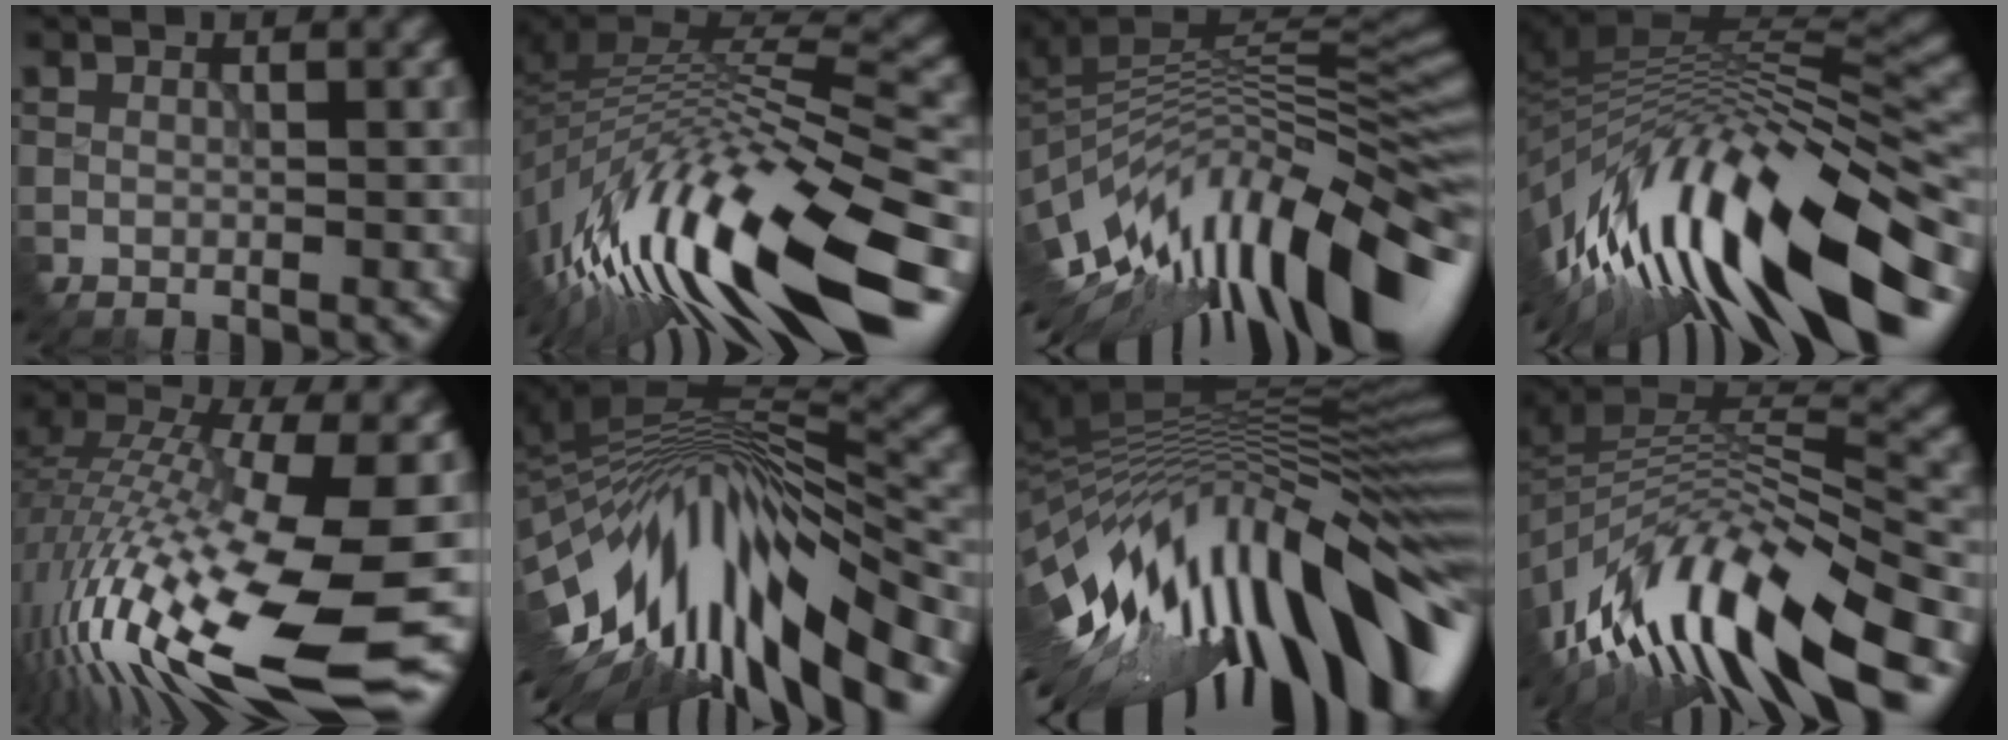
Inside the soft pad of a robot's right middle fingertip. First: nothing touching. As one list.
[{"total": 15.8, "force": [-7.6, 4.4, 13.1], "torque": [-0.245, 0.021, -0.141]}, {"total": 14.9, "force": [-5.9, 5.2, 12.7], "torque": [-0.208, 0.019, -0.104]}, {"total": 15.9, "force": [-5.6, 5.4, 13.9], "torque": [-0.248, 0.017, -0.095]}, {"total": 17.0, "force": [-4.9, 4.9, 15.5], "torque": [-0.312, -0.009, -0.090]}, {"total": 15.1, "force": [-6.1, 5.4, 12.7], "torque": [-0.216, 0.013, -0.100]}, {"total": 17.5, "force": [-4.8, 6.5, 15.5], "torque": [-0.224, 0.010, -0.090]}, {"total": 12.8, "force": [-7.0, 4.8, 9.6], "torque": [-0.185, 0.020, -0.117]}]